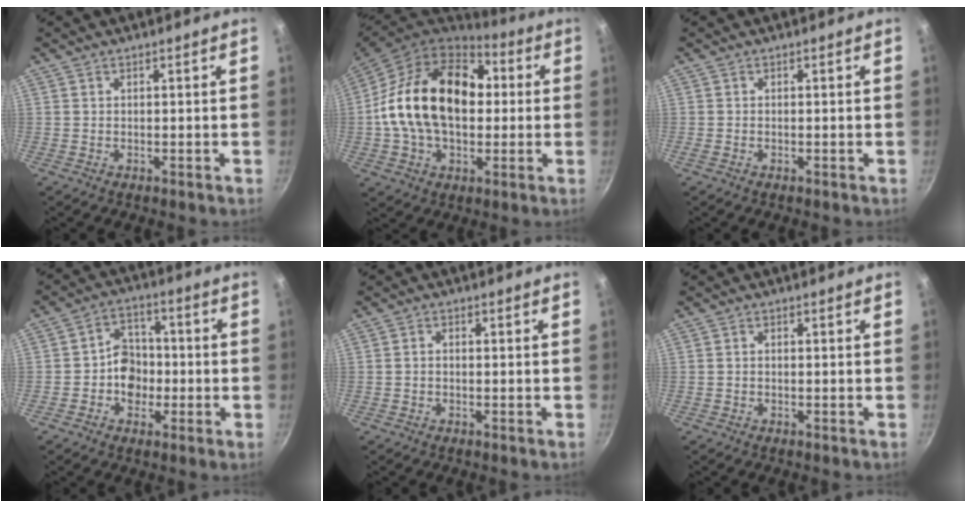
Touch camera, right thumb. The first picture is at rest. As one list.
[{"total": 22.8, "force": [1.9, 15.4, 16.7], "torque": [-0.264, 0.036, 0.022]}, {"total": 0.0}, {"total": 7.8, "force": [-1.3, 6.6, 4.0], "torque": [-0.016, 0.021, -0.030]}, {"total": 1.3, "force": [-0.3, 0.9, 0.9], "torque": [-0.017, 0.009, -0.007]}, {"total": 0.7, "force": [-0.2, 0.5, 0.4], "torque": [-0.009, 0.005, -0.003]}]